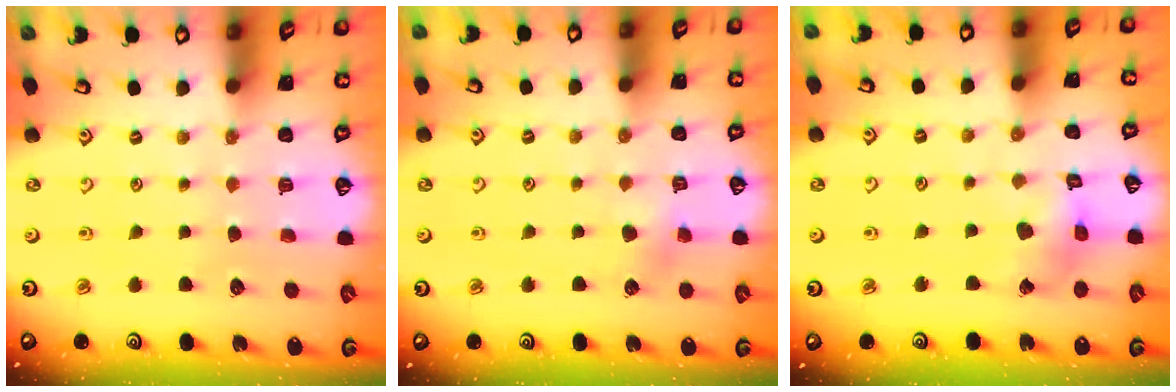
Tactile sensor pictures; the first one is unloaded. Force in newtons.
{"total": 4.2, "press": 4.2, "slide": 0.6}
{"total": 7.4, "press": 7.4, "slide": 0.6}